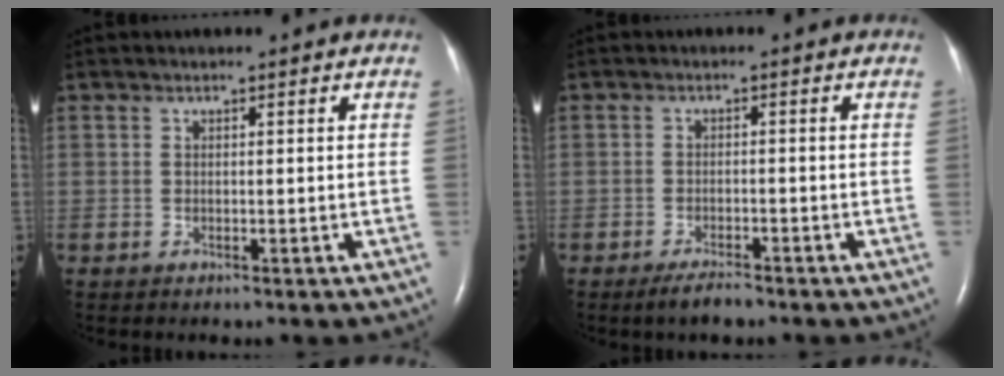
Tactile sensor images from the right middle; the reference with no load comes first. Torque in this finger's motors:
{"motor_torque": [0.29, -0.31, 0.01, 0.01]}